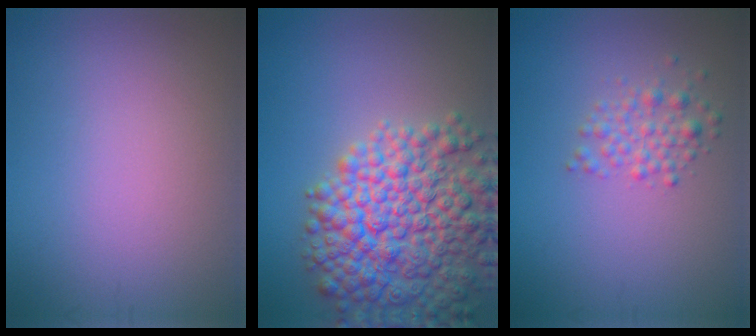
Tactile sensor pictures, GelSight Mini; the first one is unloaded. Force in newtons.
{"total": 10.3, "press": 10.3, "slide": 0.5}
{"total": 2.1, "press": 2.1, "slide": 0.0}